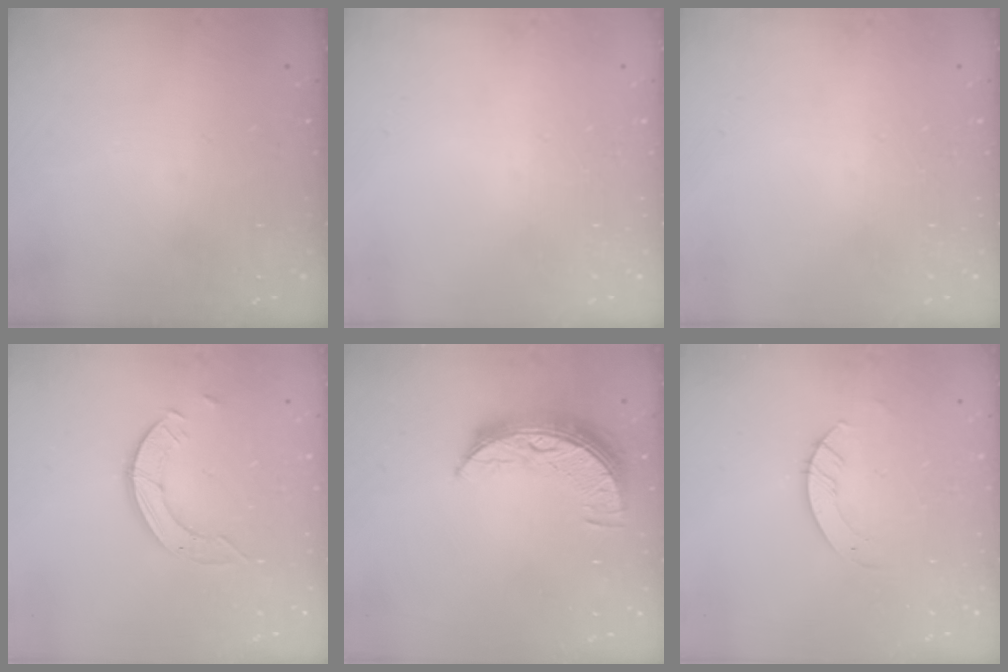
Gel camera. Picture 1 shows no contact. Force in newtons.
{"total": 0.0}
{"total": 0.0}
{"total": 3.5, "press": 3.5, "slide": 0.2}
{"total": 9.4, "press": 9.4, "slide": 0.7}
{"total": 3.3, "press": 3.3, "slide": 0.2}